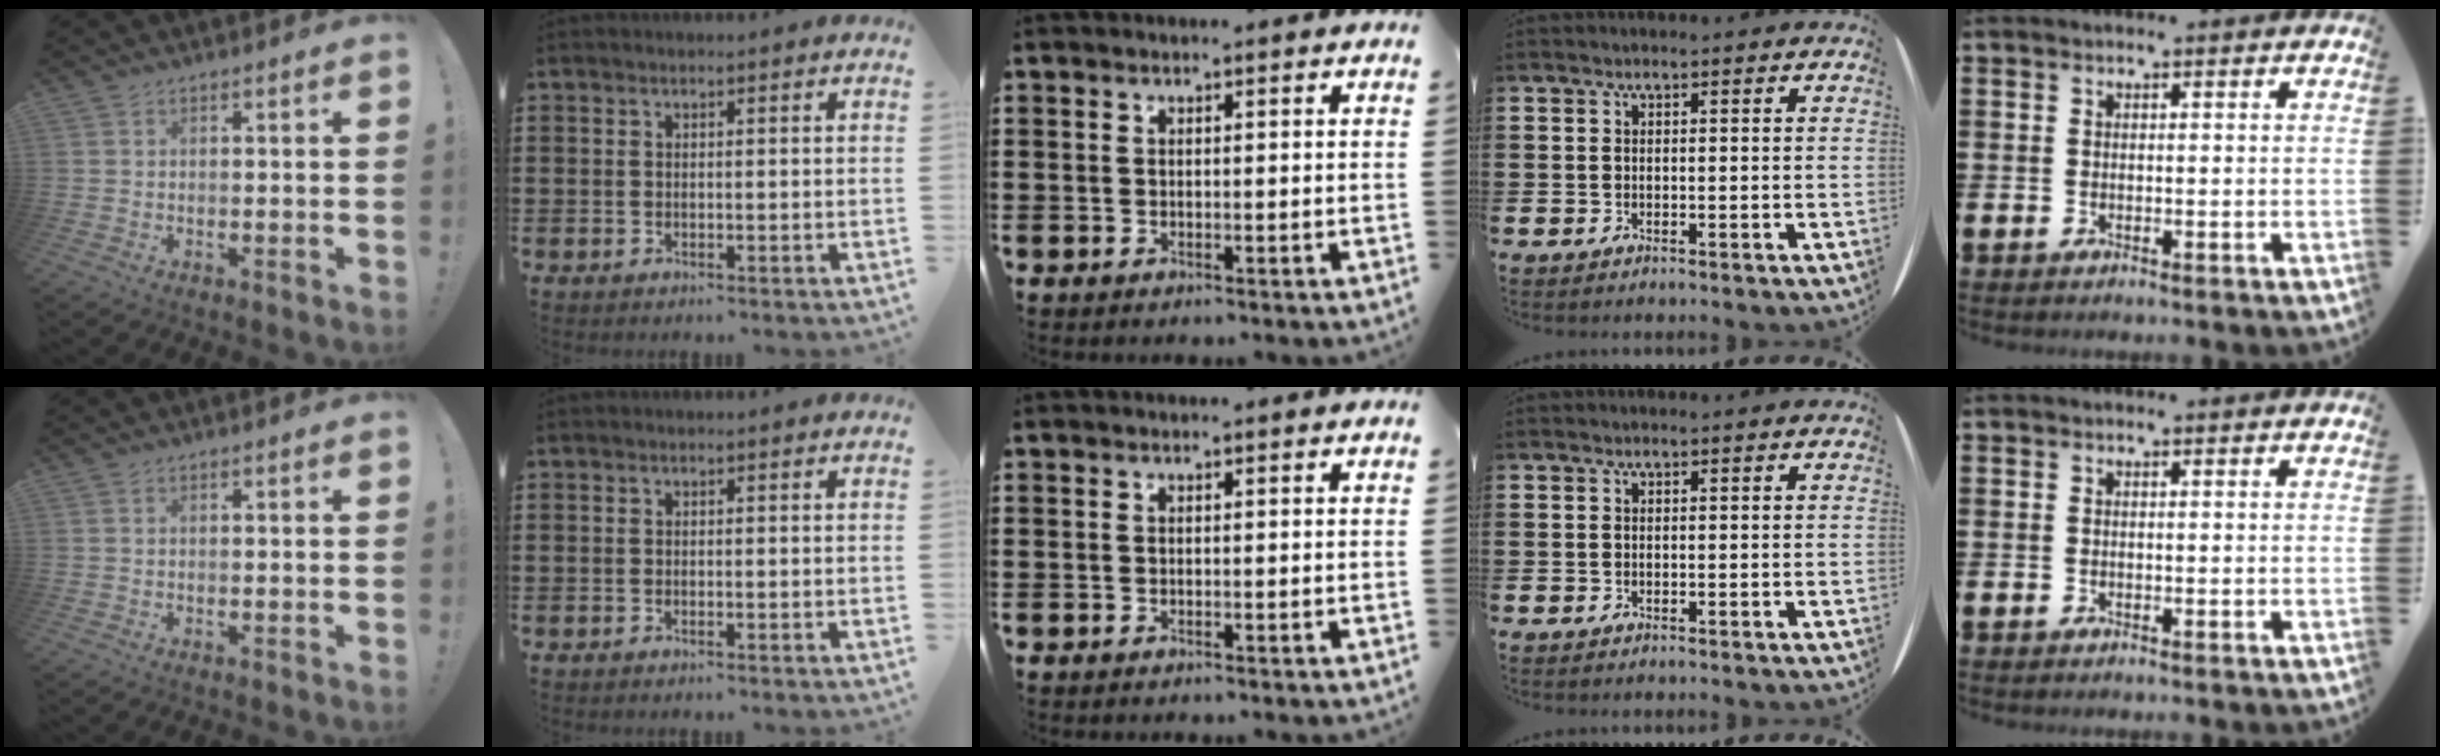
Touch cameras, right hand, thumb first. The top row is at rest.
{}